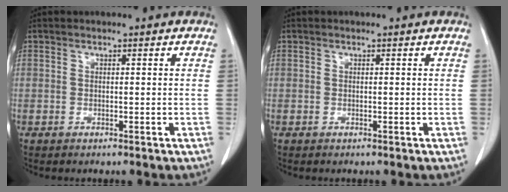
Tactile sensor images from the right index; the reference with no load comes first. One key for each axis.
{"total": 0.0}